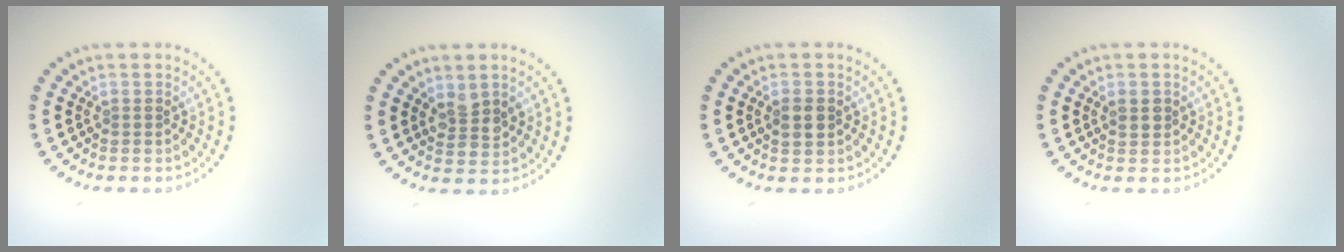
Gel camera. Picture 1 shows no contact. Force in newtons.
{"total": 2.3, "press": 2.2, "slide": 0.6}
{"total": 1.9, "press": 1.9, "slide": 0.2}
{"total": 1.2, "press": 1.2, "slide": 0.2}